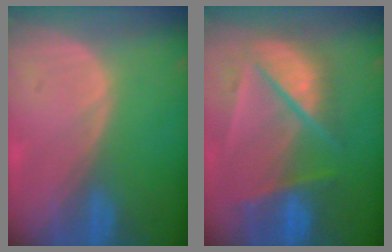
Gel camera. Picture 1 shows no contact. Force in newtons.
{"total": 9.7, "press": 8.4, "slide": 4.9}